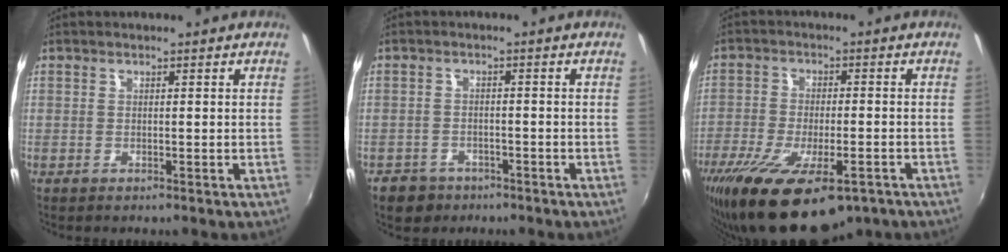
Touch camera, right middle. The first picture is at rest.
{"total": 4.8, "force": [-3.3, 3.2, 1.2], "torque": [-0.045, 0.001, -0.050]}
{"total": 19.6, "force": [-12.4, 7.1, 13.4], "torque": [-0.268, -0.060, -0.198]}